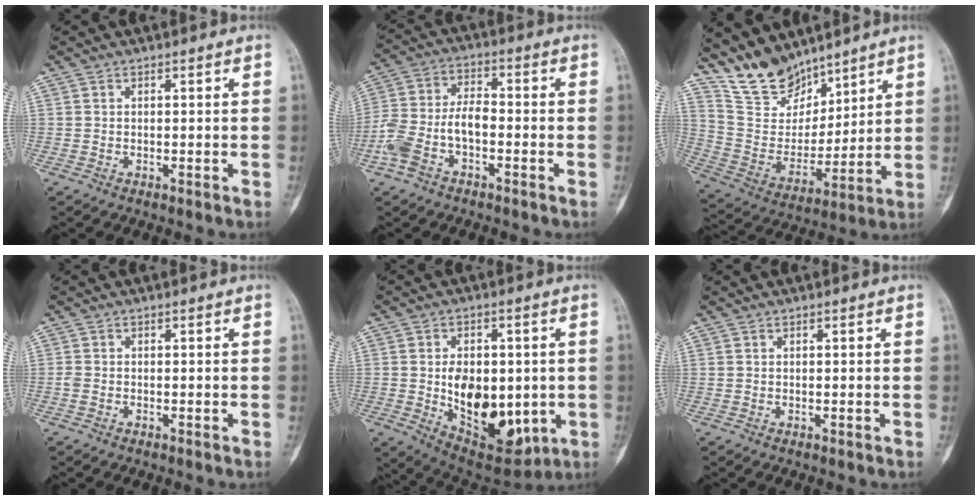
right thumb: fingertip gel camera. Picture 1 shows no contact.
{"total": 10.3, "force": [-3.4, 5.7, 8.0], "torque": [-0.174, 0.035, -0.069]}
{"total": 14.2, "force": [12.2, 6.4, 3.4], "torque": [-0.033, -0.069, 0.245]}
{"total": 1.0, "force": [-0.2, 0.7, 0.7], "torque": [-0.018, -0.001, -0.005]}
{"total": 17.4, "force": [-1.5, 10.4, 13.9], "torque": [-0.169, -0.016, 0.004]}
{"total": 0.0}